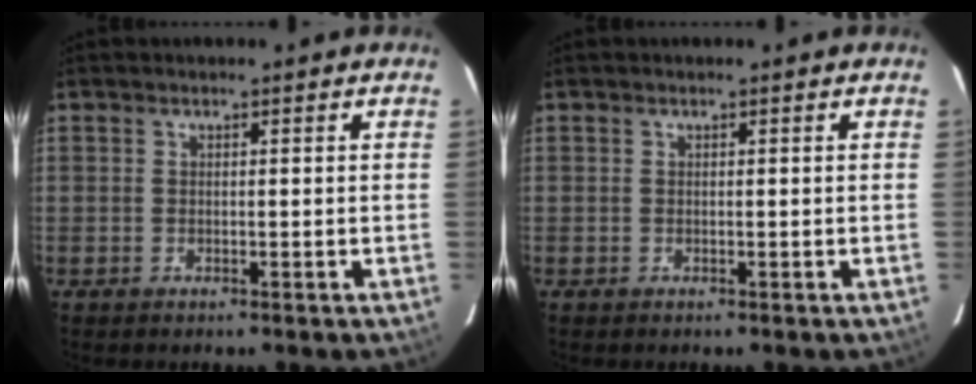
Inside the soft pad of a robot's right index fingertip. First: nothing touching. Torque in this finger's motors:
{"motor_torque": [0.10, 0.06, -0.01, 0.01]}